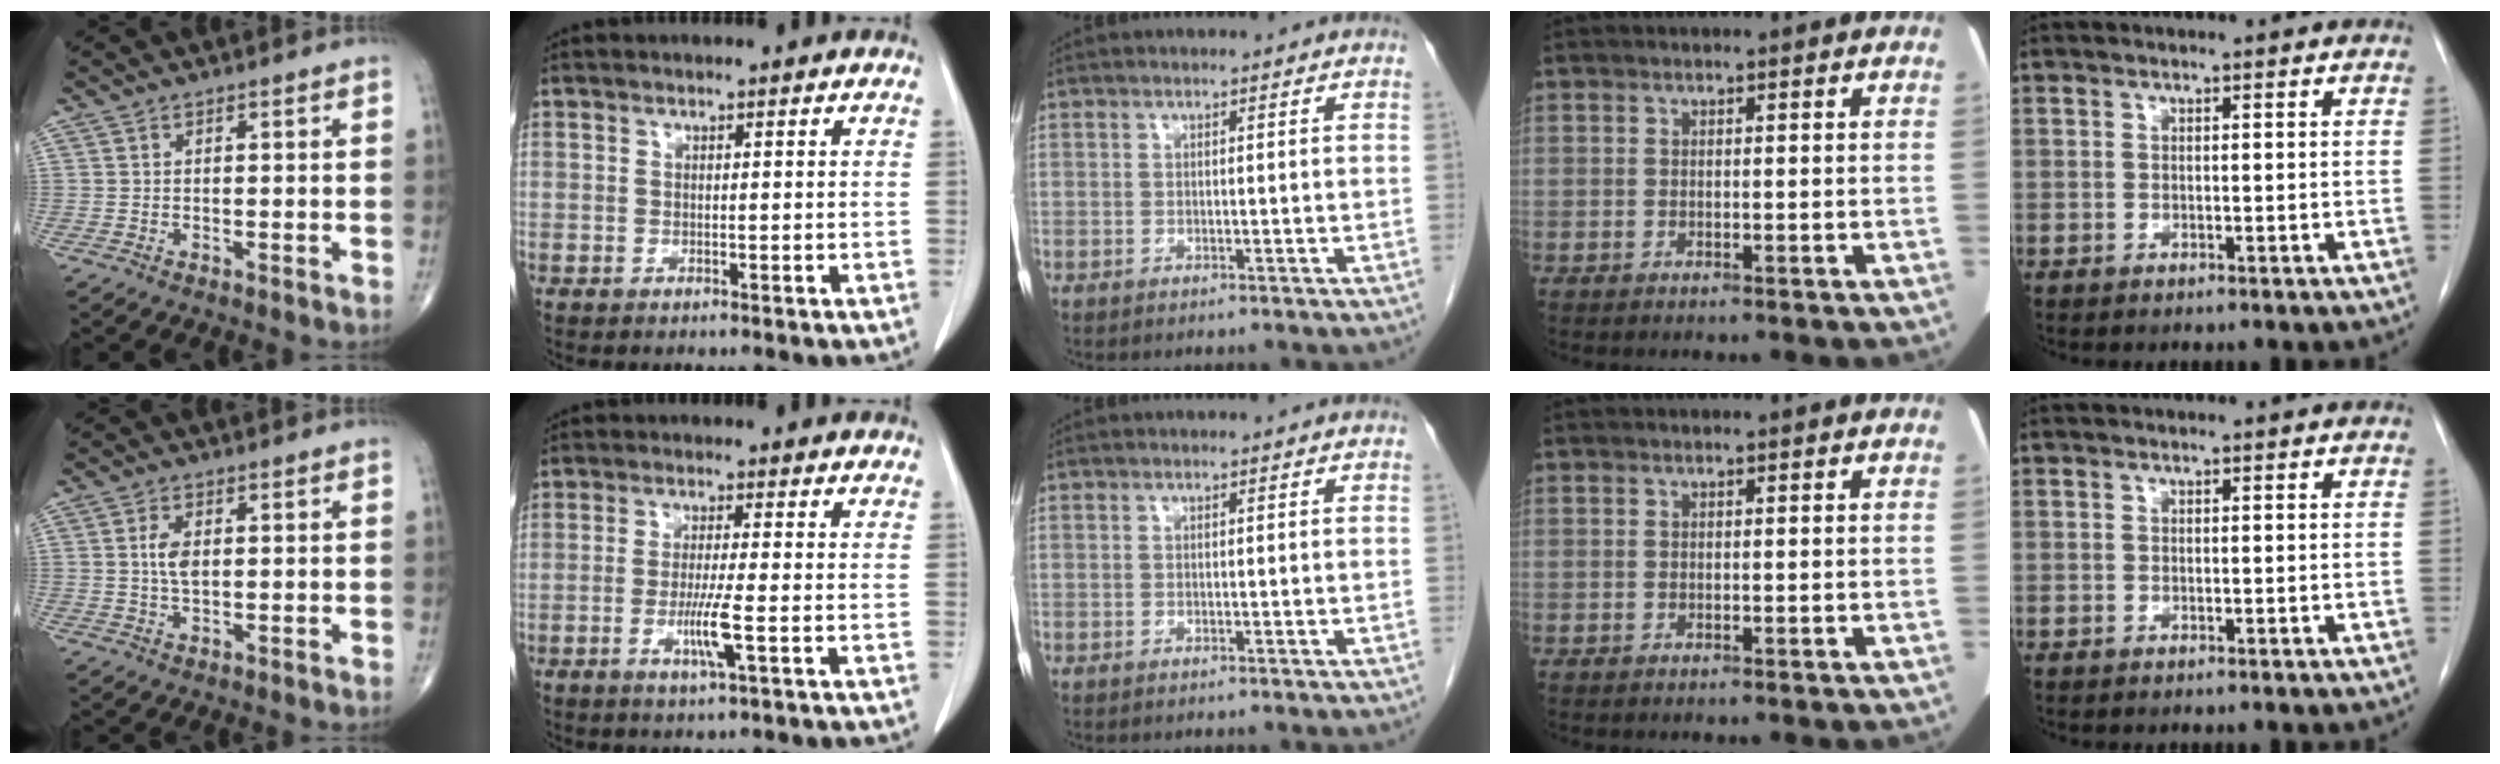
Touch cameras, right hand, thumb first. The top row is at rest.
{"thumb": {"total": 3.9, "force": [0.5, 1.9, 3.3], "torque": [-0.065, -0.002, 0.009]}, "index": {"total": 4.9, "force": [-1.6, -0.4, 4.7], "torque": [-0.090, -0.012, -0.031]}}